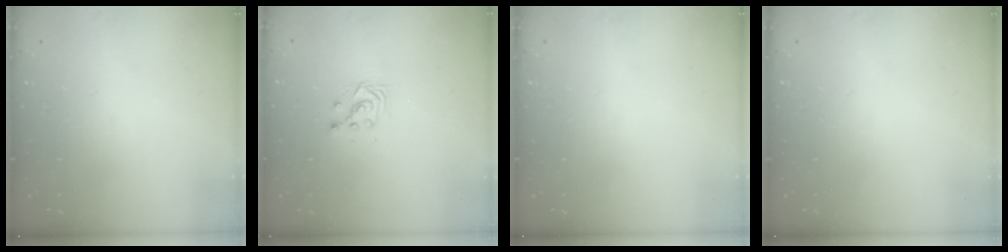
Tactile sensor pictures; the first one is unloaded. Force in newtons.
{"total": 3.0, "press": 3.0, "slide": 0.2}
{"total": 0.0}
{"total": 0.0}